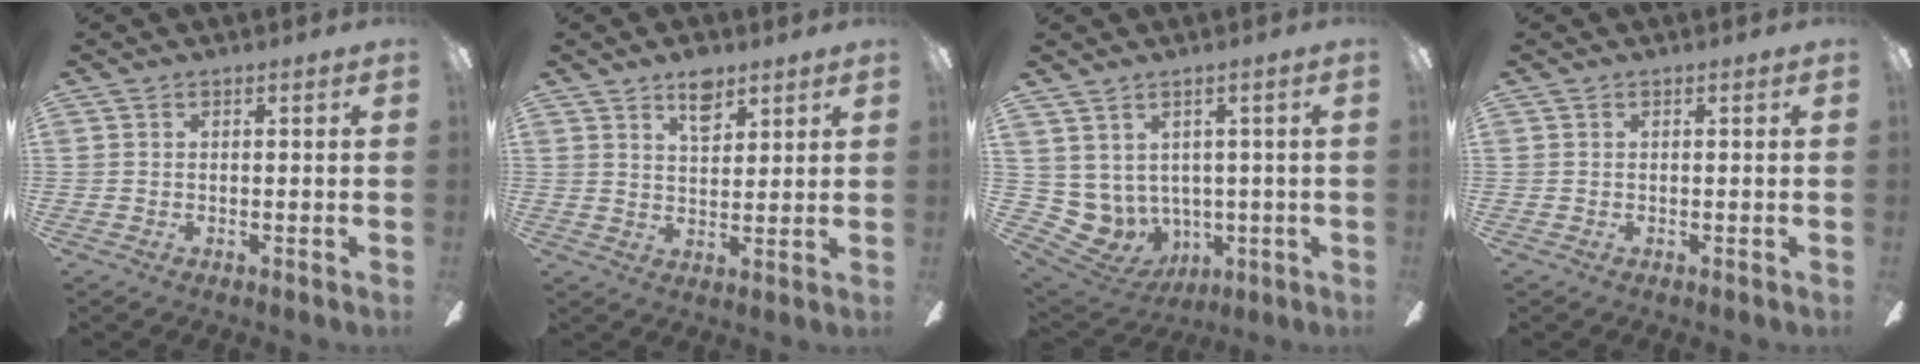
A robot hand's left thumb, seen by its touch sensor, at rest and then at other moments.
{"total": 7.0, "force": [4.8, 3.4, 3.9], "torque": [-0.056, -0.015, 0.083]}
{"total": 5.8, "force": [1.8, 5.4, 1.3], "torque": [-0.076, -0.027, 0.040]}
{"total": 0.0}